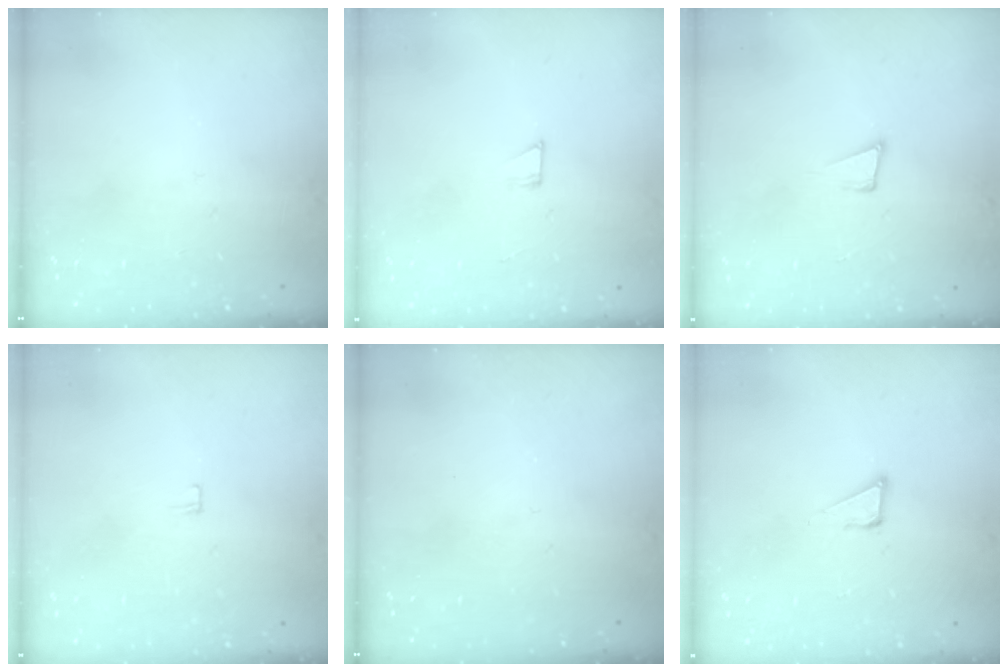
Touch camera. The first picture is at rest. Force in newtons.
{"total": 2.6, "press": 2.6, "slide": 0.1}
{"total": 4.1, "press": 2.6, "slide": 3.2}
{"total": 3.4, "press": 3.3, "slide": 0.3}
{"total": 0.0}
{"total": 4.8, "press": 4.8, "slide": 0.4}